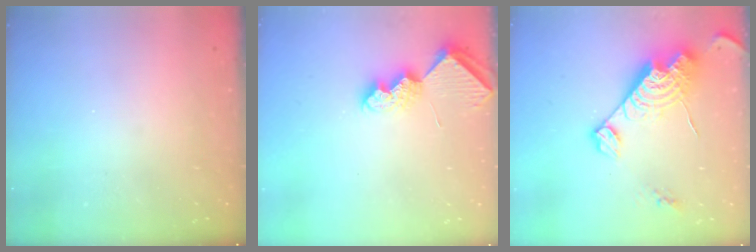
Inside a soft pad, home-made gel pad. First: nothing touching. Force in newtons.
{"total": 7.0, "press": 7.0, "slide": 0.4}
{"total": 16.7, "press": 16.7, "slide": 1.3}